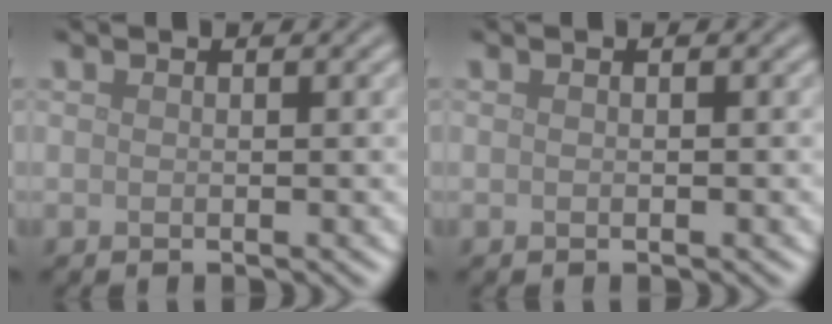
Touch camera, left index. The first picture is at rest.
{"total": 0.0}